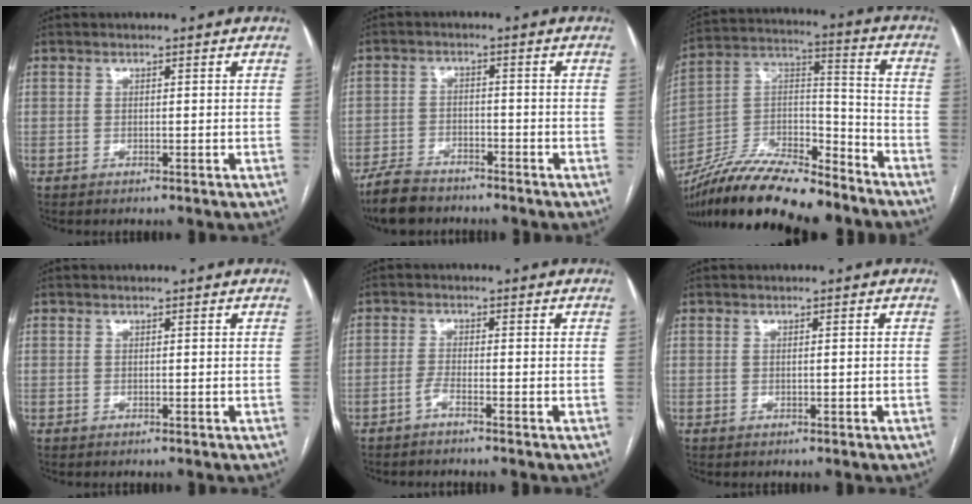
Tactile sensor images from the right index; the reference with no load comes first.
{"total": 6.6, "force": [-5.6, 2.6, 2.3], "torque": [-0.050, -0.012, -0.105]}
{"total": 22.1, "force": [-19.0, 5.0, 10.1], "torque": [-0.195, 0.006, -0.331]}
{"total": 0.0}
{"total": 1.7, "force": [-1.4, -0.2, 1.0], "torque": [-0.024, 0.001, -0.032]}
{"total": 0.5, "force": [-0.1, 0.0, 0.5], "torque": [-0.010, 0.000, 0.001]}